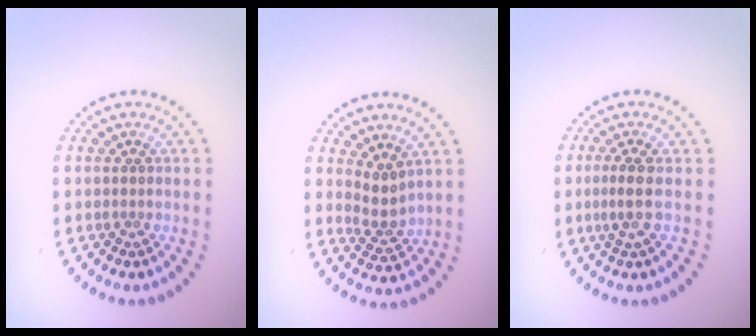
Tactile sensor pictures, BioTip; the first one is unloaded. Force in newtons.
{"total": 2.1, "press": 1.6, "slide": 1.4}
{"total": 2.1, "press": 1.6, "slide": 1.4}